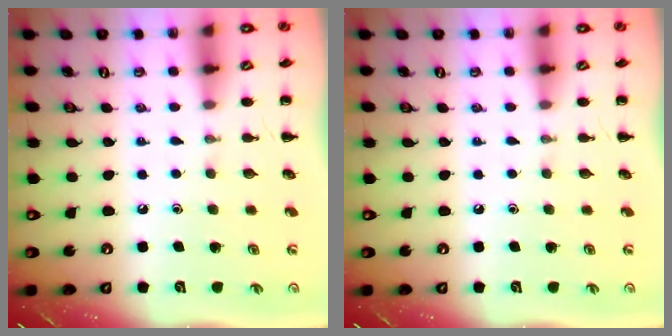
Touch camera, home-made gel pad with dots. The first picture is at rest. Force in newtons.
{"total": 0.0}